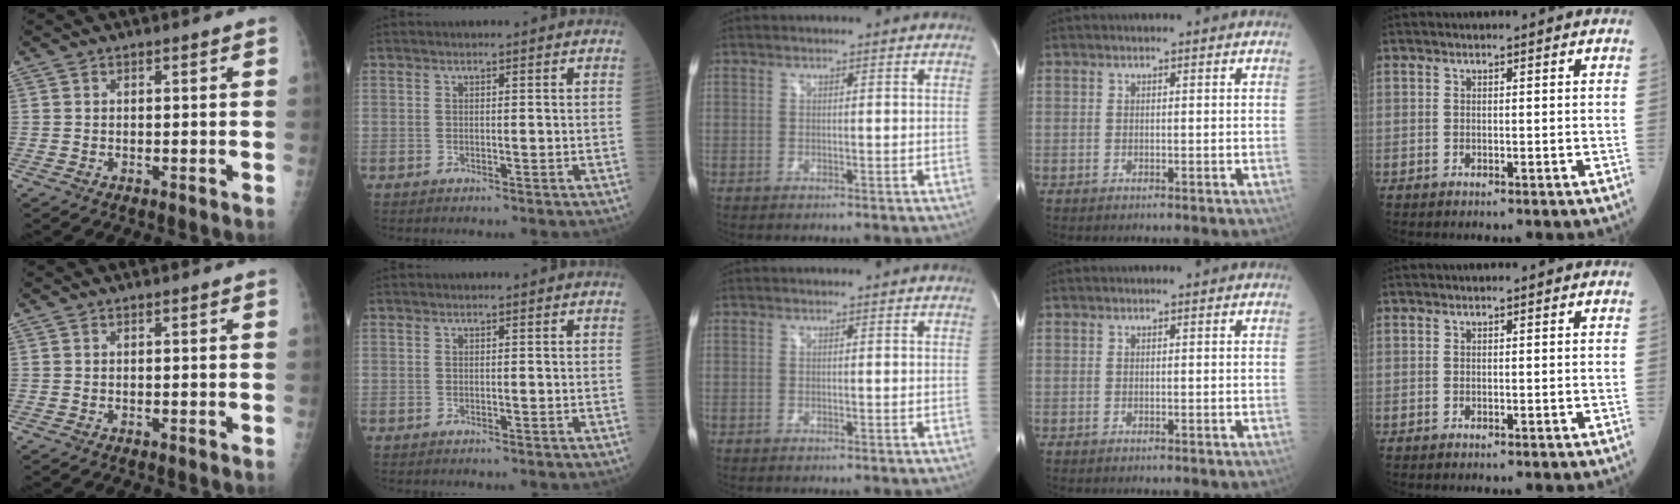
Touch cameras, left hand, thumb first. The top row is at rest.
{}